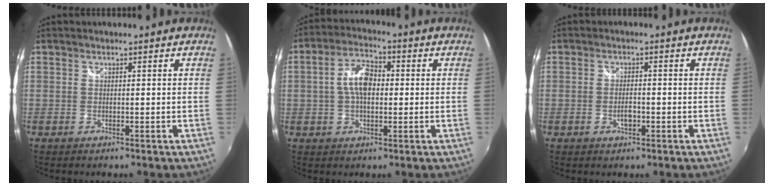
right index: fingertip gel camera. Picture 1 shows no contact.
{"total": 7.6, "force": [0.2, 4.2, 6.3], "torque": [-0.119, 0.018, 0.004]}
{"total": 2.7, "force": [-1.0, 1.2, 2.1], "torque": [-0.039, -0.001, -0.017]}